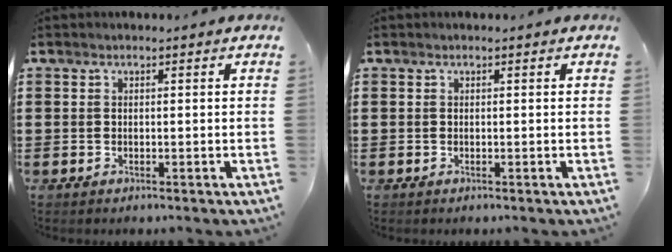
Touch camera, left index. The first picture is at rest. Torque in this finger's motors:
{"motor_torque": [0.00, 0.00, 0.00, 0.00]}